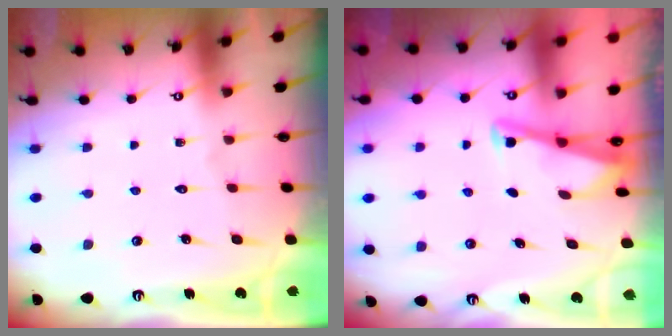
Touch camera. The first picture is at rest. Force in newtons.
{"total": 3.0, "press": 2.9, "slide": 0.3}